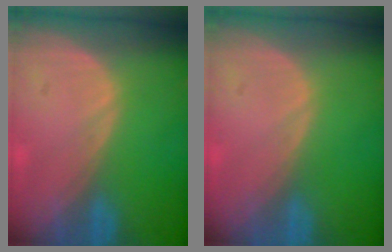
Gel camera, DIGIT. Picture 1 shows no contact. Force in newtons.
{"total": 0.0}